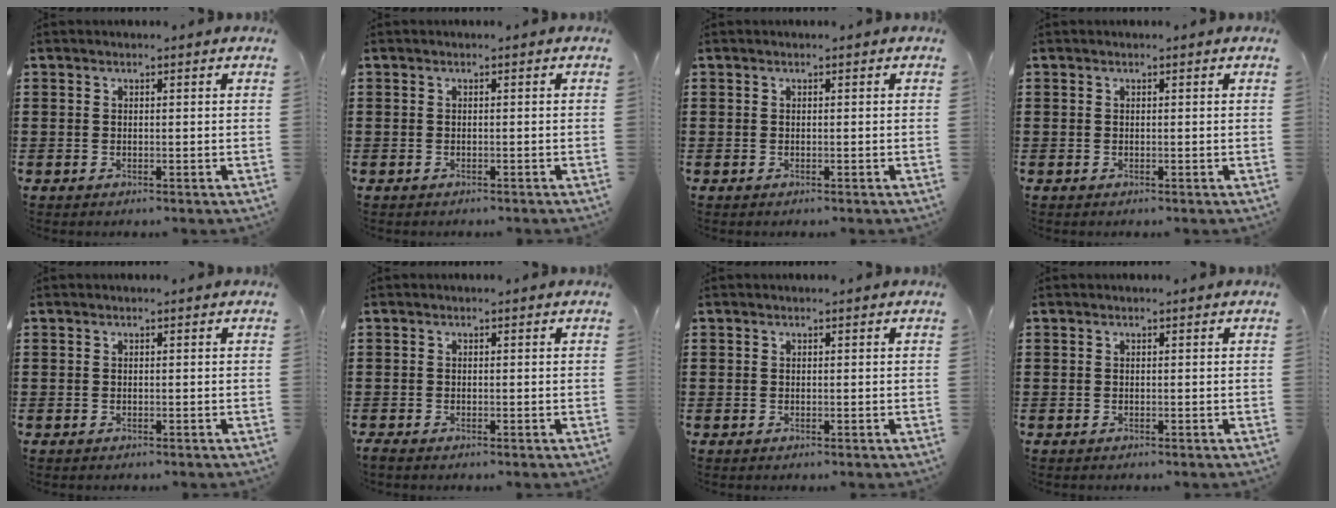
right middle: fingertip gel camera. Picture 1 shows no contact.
{"total": 0.0}
{"total": 0.0}
{"total": 0.0}
{"total": 0.0}
{"total": 0.6, "force": [-0.5, 0.1, 0.2], "torque": [-0.005, -0.004, -0.010]}
{"total": 0.0}
{"total": 0.0}